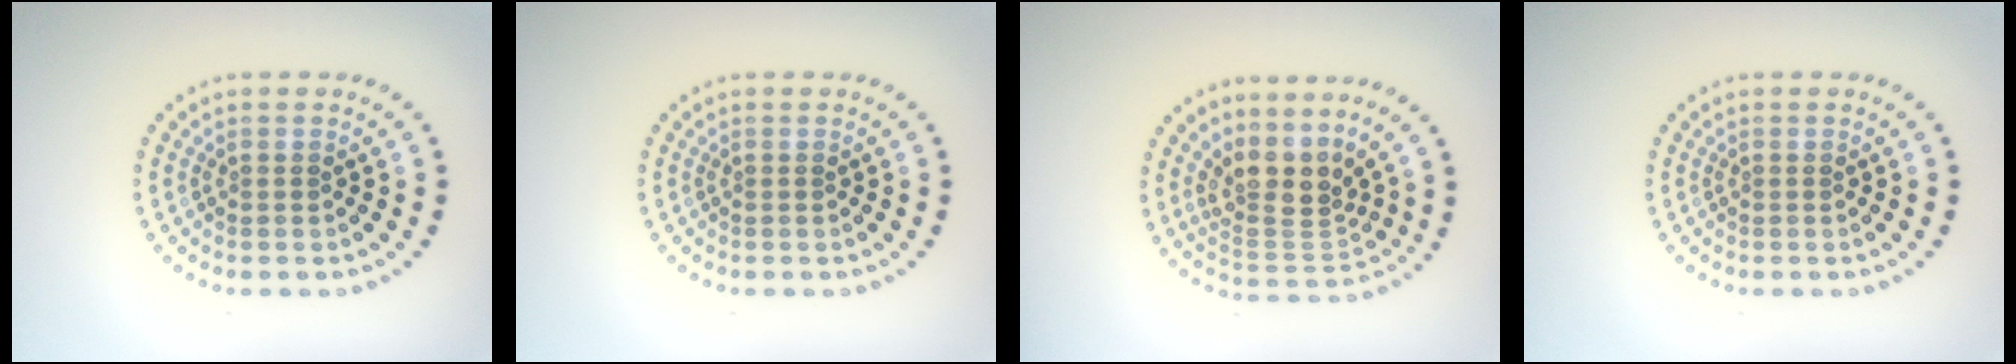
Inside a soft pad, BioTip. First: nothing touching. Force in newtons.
{"total": 0.0}
{"total": 3.9, "press": 2.9, "slide": 2.6}
{"total": 0.0}